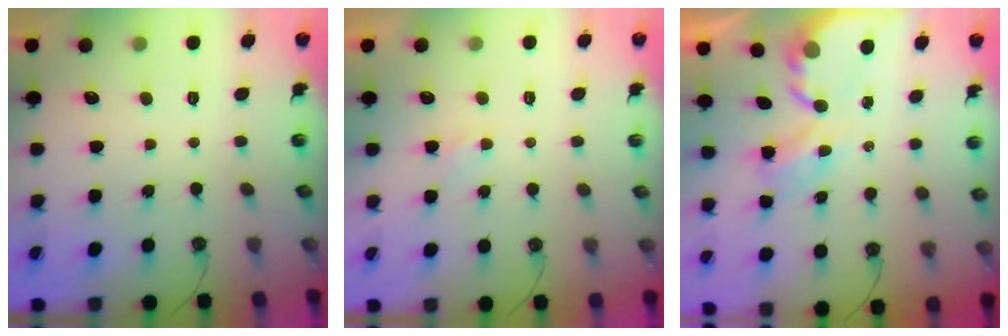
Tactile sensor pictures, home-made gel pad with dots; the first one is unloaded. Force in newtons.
{"total": 2.7, "press": 2.6, "slide": 0.4}
{"total": 4.6, "press": 4.6, "slide": 0.4}